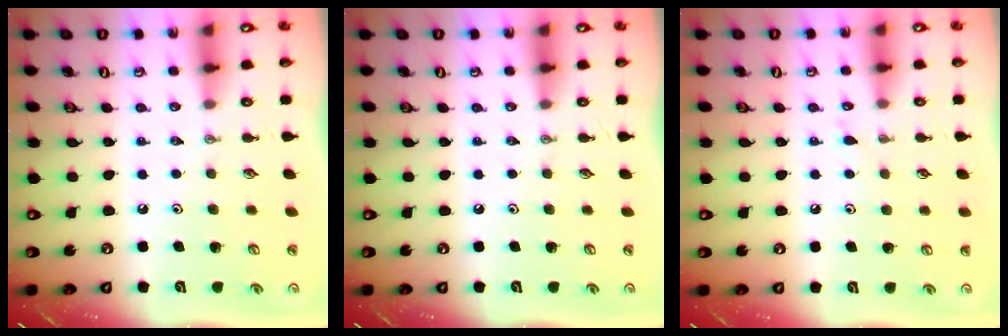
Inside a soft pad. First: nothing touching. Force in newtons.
{"total": 0.0}
{"total": 3.0, "press": 2.9, "slide": 0.4}